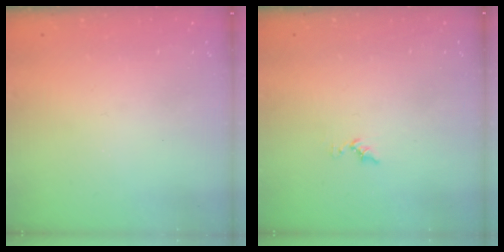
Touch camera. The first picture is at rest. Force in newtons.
{"total": 5.6, "press": 5.6, "slide": 0.5}